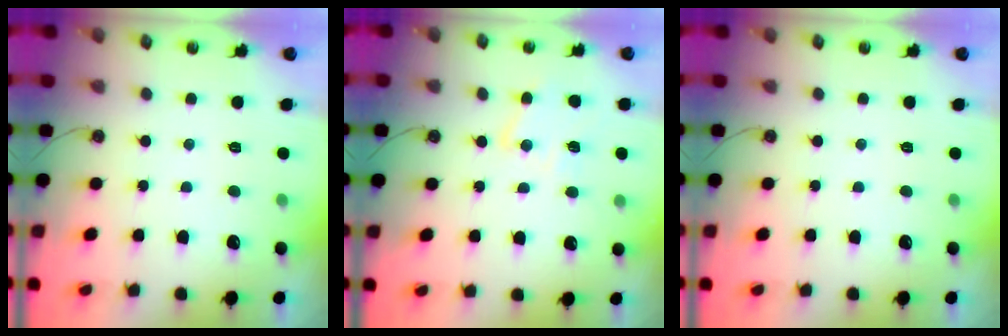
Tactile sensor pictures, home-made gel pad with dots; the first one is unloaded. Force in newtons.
{"total": 10.8, "press": 10.8, "slide": 0.4}
{"total": 0.0}